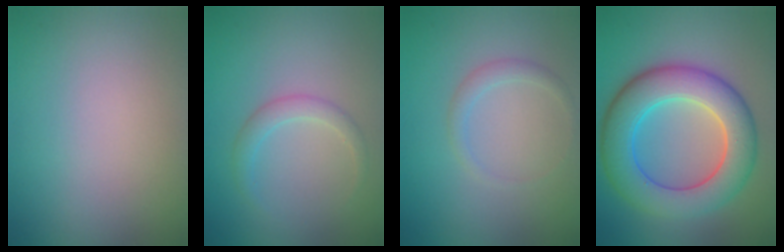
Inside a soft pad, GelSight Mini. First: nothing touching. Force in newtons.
{"total": 1.6, "press": 1.6, "slide": 0.1}
{"total": 1.2, "press": 1.2, "slide": 0.0}
{"total": 8.4, "press": 8.4, "slide": 0.5}